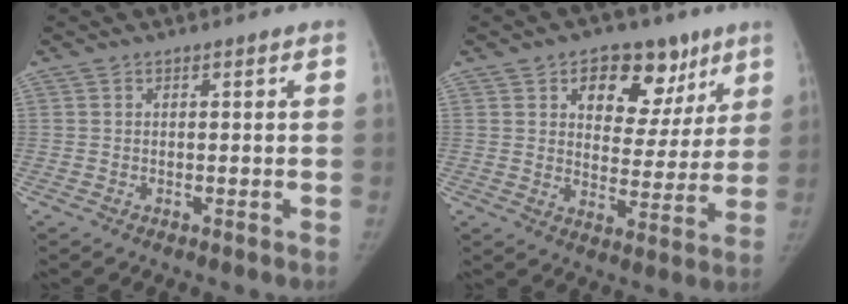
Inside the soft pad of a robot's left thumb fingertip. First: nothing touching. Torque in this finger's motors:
{"motor_torque": [-0.01, 0.05, 0.83, -0.38, 0.16]}